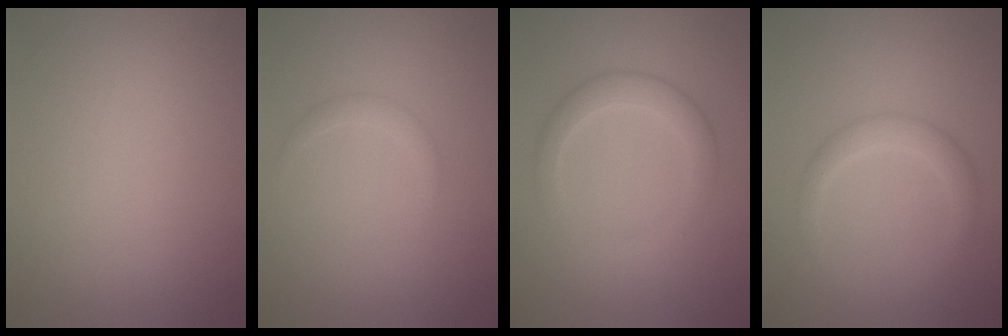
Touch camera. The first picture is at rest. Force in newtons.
{"total": 1.1, "press": 1.1, "slide": 0.0}
{"total": 2.9, "press": 2.9, "slide": 0.2}
{"total": 2.2, "press": 2.2, "slide": 0.0}